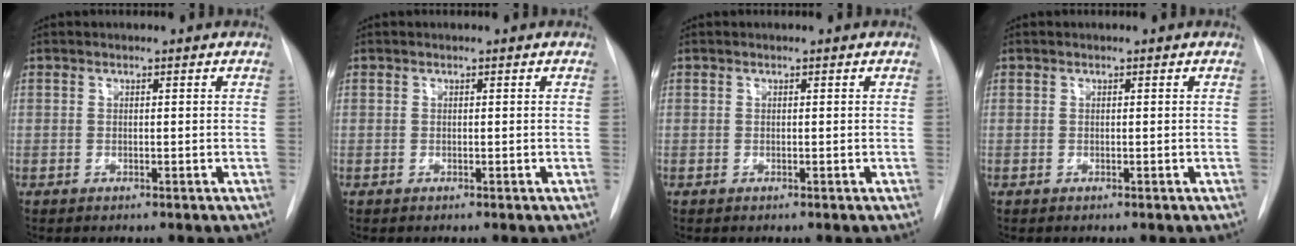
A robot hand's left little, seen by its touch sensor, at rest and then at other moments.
{"total": 0.0}
{"total": 0.0}
{"total": 0.0}